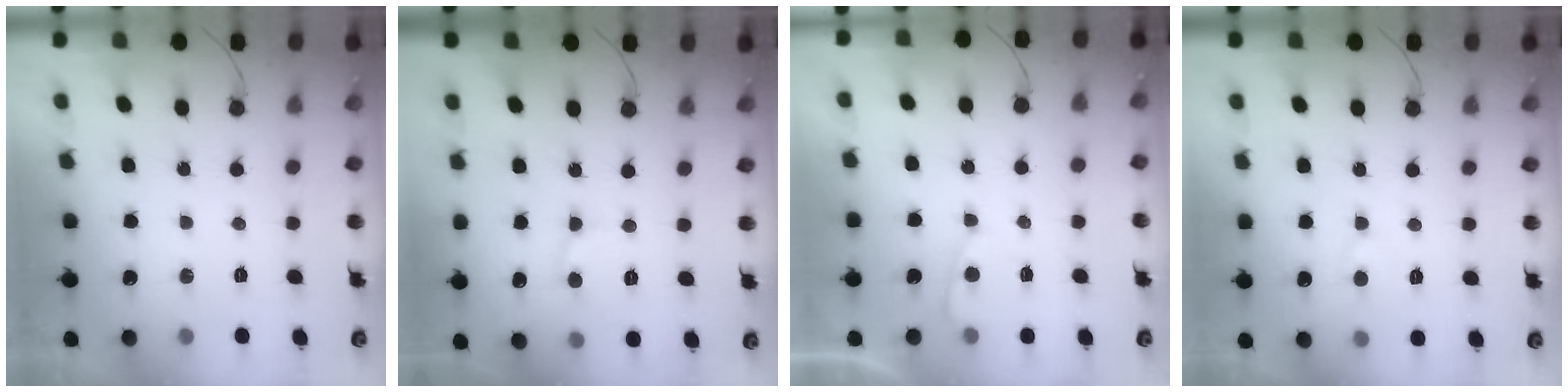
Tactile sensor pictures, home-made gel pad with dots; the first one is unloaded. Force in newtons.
{"total": 2.6, "press": 2.6, "slide": 0.2}
{"total": 3.0, "press": 2.9, "slide": 0.3}
{"total": 4.1, "press": 4.1, "slide": 0.4}